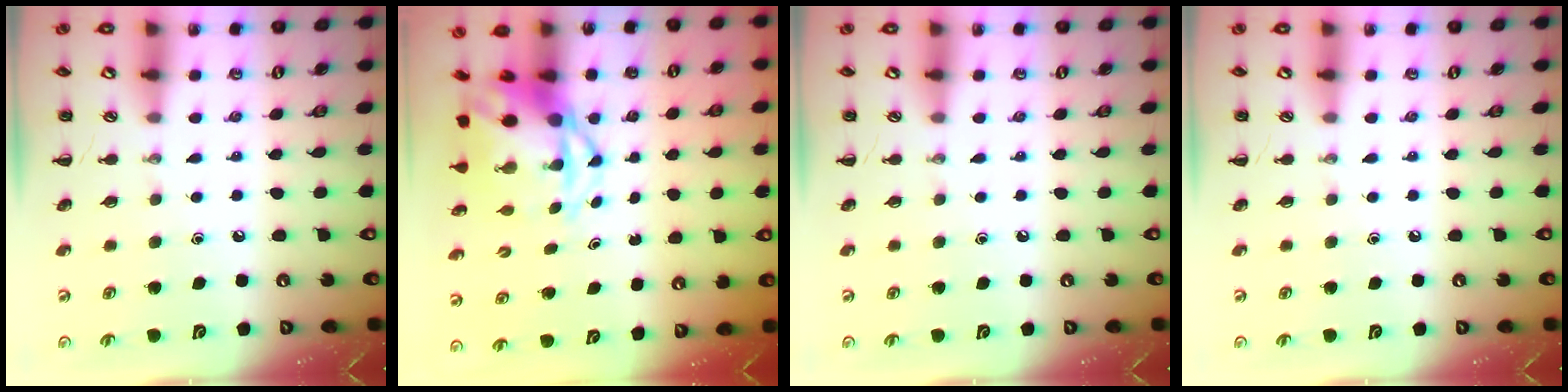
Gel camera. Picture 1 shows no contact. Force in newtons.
{"total": 6.3, "press": 6.1, "slide": 1.7}
{"total": 0.0}
{"total": 0.0}